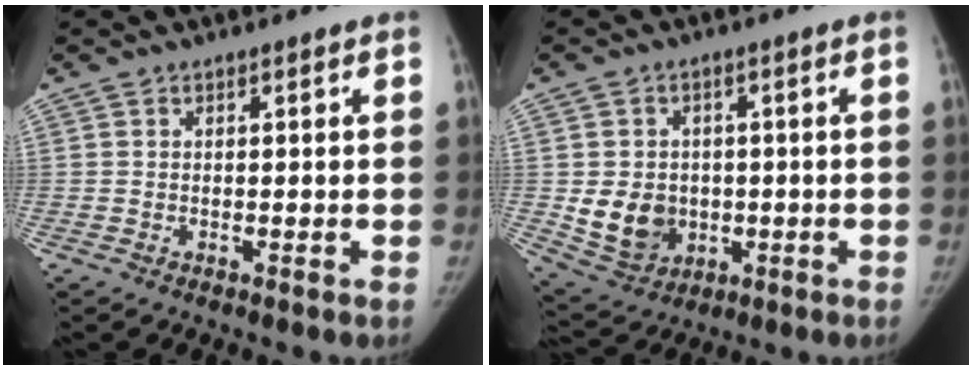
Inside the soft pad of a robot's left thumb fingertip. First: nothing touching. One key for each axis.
{"total": 9.2, "fx": -1.0, "fy": 7.8, "fz": 4.7, "tx": -0.053, "ty": -0.002, "tz": 0.002}